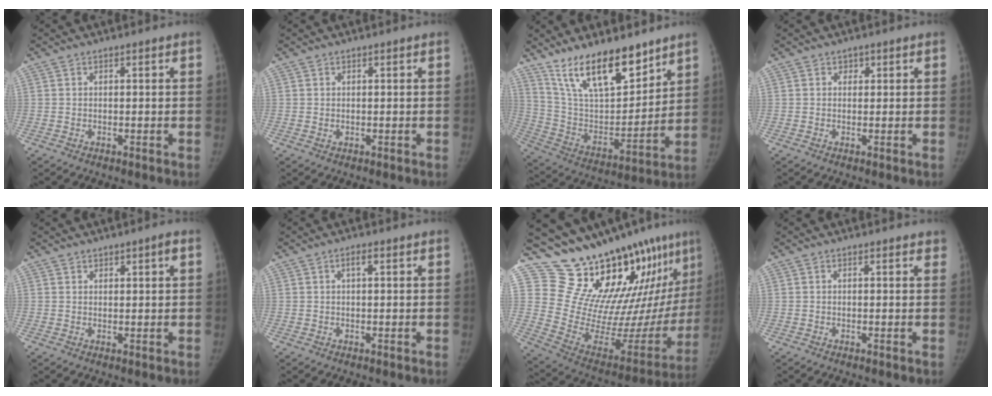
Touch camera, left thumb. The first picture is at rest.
{"total": 0.6, "force": [0.2, 0.5, 0.2], "torque": [0.001, -0.001, 0.002]}
{"total": 18.8, "force": [13.6, 7.2, 10.8], "torque": [-0.141, -0.079, 0.253]}
{"total": 1.2, "force": [0.6, 1.0, 0.2], "torque": [0.009, -0.002, 0.006]}
{"total": 1.8, "force": [1.1, 0.7, 1.2], "torque": [-0.012, -0.005, 0.017]}
{"total": 1.6, "force": [0.6, 0.6, 1.3], "torque": [-0.024, 0.005, 0.007]}
{"total": 26.1, "force": [20.5, 7.3, 14.3], "torque": [-0.181, -0.154, 0.317]}
{"total": 1.0, "force": [0.8, 0.5, 0.4], "torque": [0.003, -0.001, 0.004]}